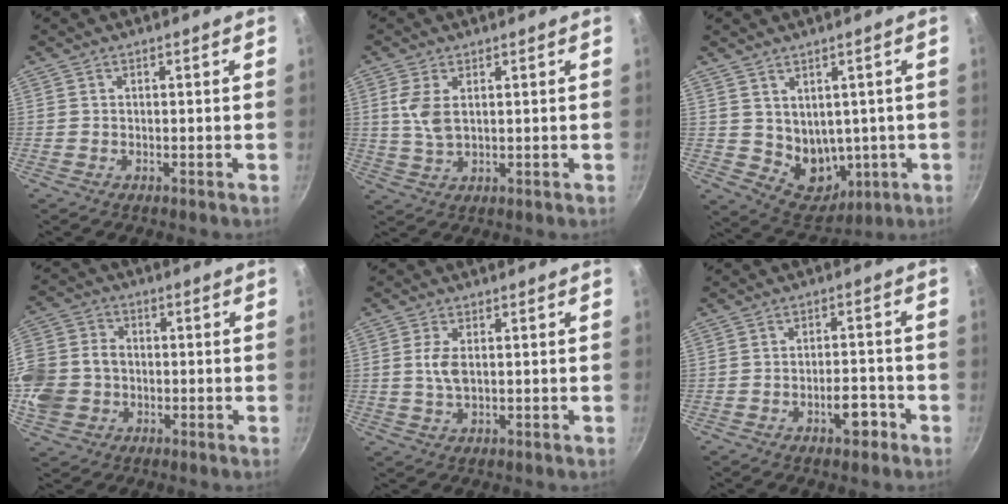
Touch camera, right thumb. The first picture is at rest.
{"total": 5.1, "force": [1.5, 2.5, 4.2], "torque": [-0.094, -0.002, 0.037]}
{"total": 9.1, "force": [-0.1, 7.1, 5.8], "torque": [-0.051, -0.009, 0.033]}
{"total": 15.5, "force": [-2.1, 12.9, 8.3], "torque": [-0.191, 0.023, -0.037]}
{"total": 3.8, "force": [0.5, 1.9, 3.2], "torque": [-0.074, -0.004, 0.012]}
{"total": 4.8, "force": [-2.4, 2.1, 3.5], "torque": [-0.041, 0.022, -0.035]}